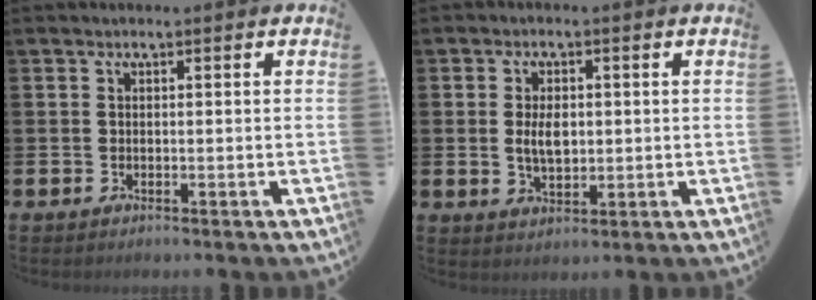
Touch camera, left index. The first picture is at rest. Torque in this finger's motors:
{"motor_torque": [0.61, 0.08, 0.39, 0.14]}